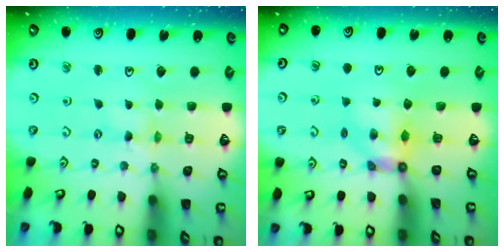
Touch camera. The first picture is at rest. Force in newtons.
{"total": 5.1, "press": 5.1, "slide": 0.2}